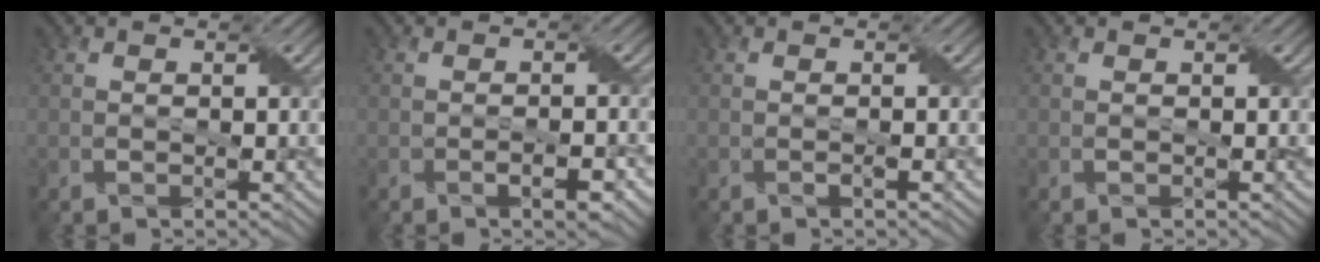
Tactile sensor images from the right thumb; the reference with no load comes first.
{"total": 2.3, "force": [-1.0, 0.6, 1.9], "torque": [-0.035, 0.000, -0.013]}
{"total": 0.6, "force": [-0.3, 0.0, 0.5], "torque": [-0.011, 0.001, -0.005]}
{"total": 0.0}